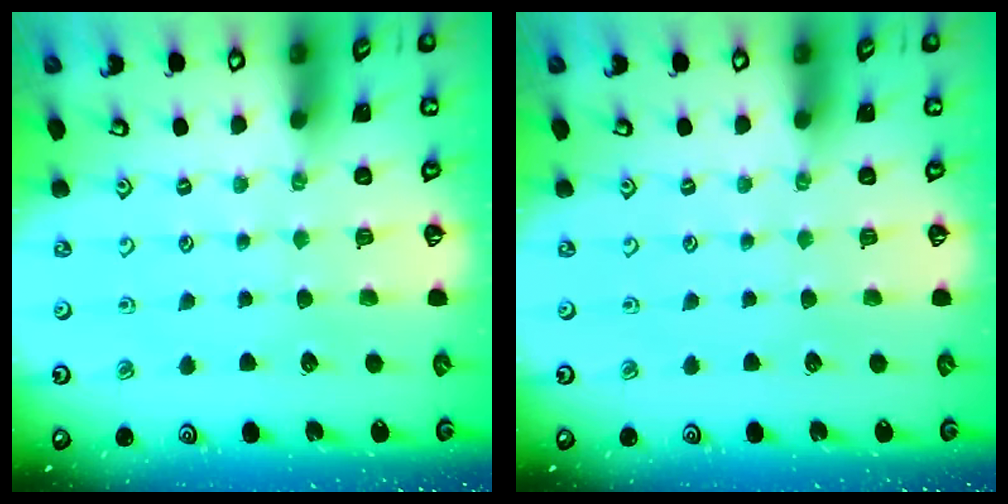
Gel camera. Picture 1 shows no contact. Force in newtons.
{"total": 0.0}